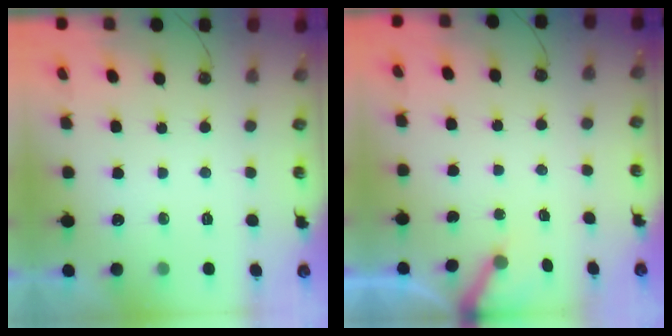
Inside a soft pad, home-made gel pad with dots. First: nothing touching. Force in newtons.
{"total": 3.4, "press": 3.4, "slide": 0.3}